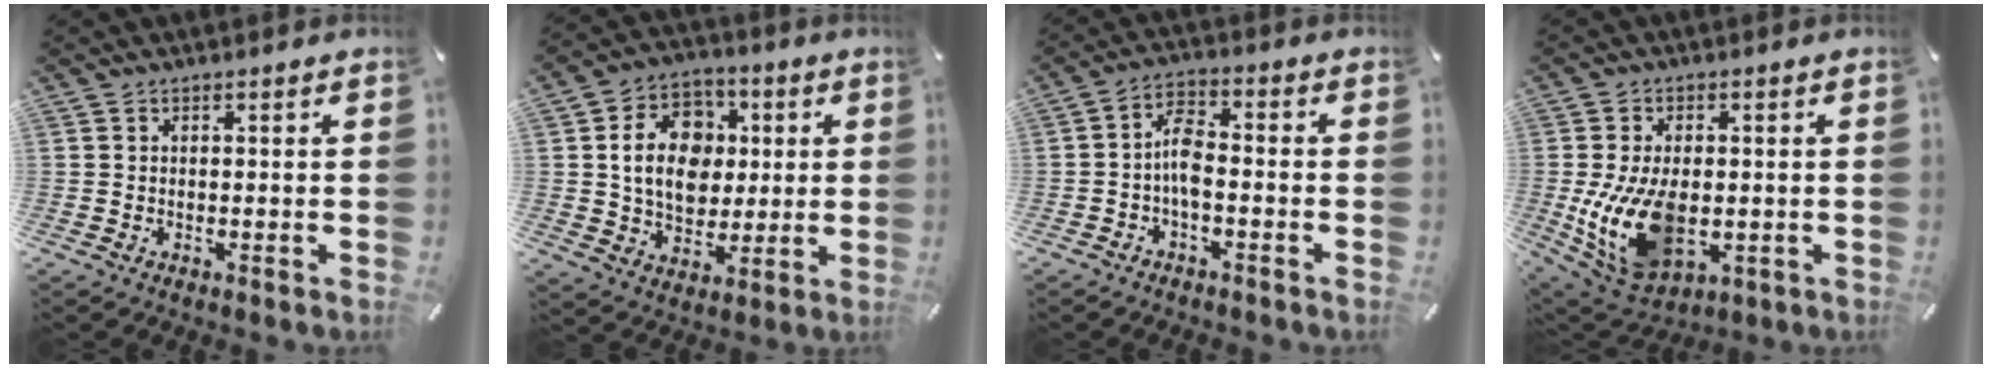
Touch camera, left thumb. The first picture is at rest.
{"total": 13.8, "force": [1.8, 11.3, 7.7], "torque": [-0.130, 0.010, 0.036]}
{"total": 6.4, "force": [-1.8, 3.1, 5.3], "torque": [-0.108, 0.012, -0.034]}
{"total": 15.4, "force": [-1.7, 9.8, 11.8], "torque": [-0.243, -0.011, -0.025]}